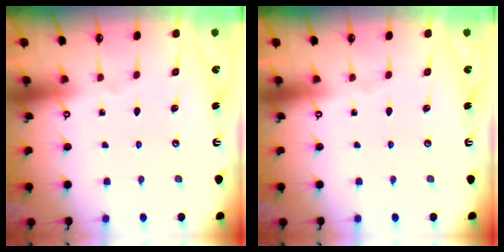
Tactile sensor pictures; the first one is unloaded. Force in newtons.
{"total": 0.0}